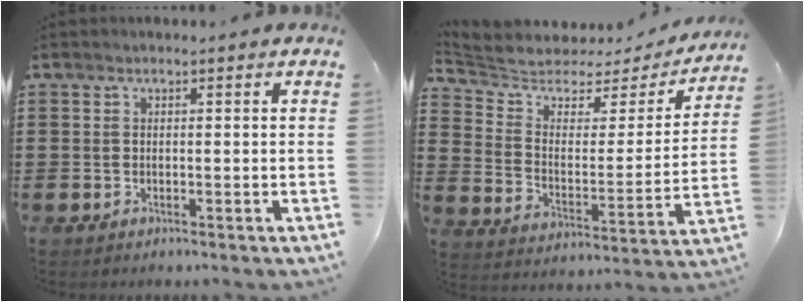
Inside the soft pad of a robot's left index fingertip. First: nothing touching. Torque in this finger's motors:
{"motor_torque": [1.18, -0.95, 0.03, -0.02]}